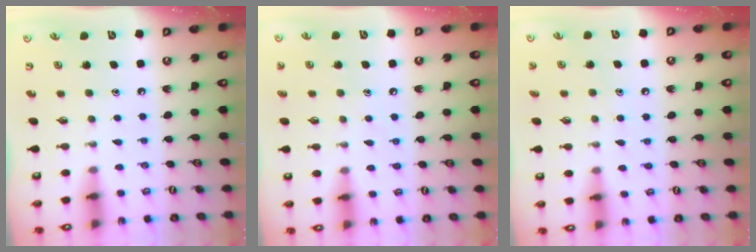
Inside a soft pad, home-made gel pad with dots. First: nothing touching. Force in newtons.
{"total": 6.4, "press": 6.4, "slide": 0.5}
{"total": 6.0, "press": 5.9, "slide": 0.6}